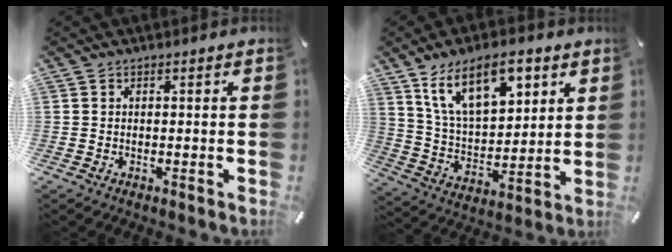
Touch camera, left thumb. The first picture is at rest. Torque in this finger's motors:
{"motor_torque": [2.50, 2.44, 1.39, -1.37, 0.52]}